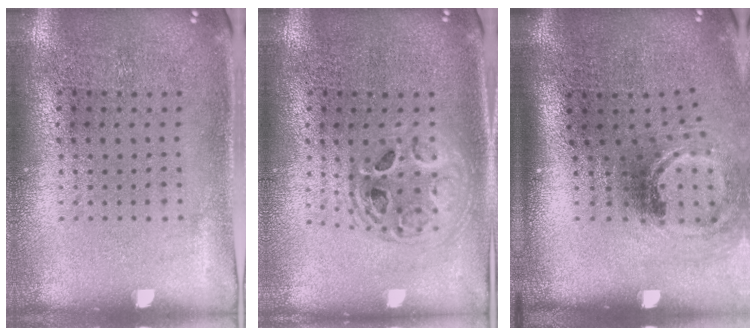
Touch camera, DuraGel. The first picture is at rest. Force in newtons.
{"total": 1.7, "press": 1.4, "slide": 0.9}
{"total": 2.0, "press": 1.3, "slide": 1.6}